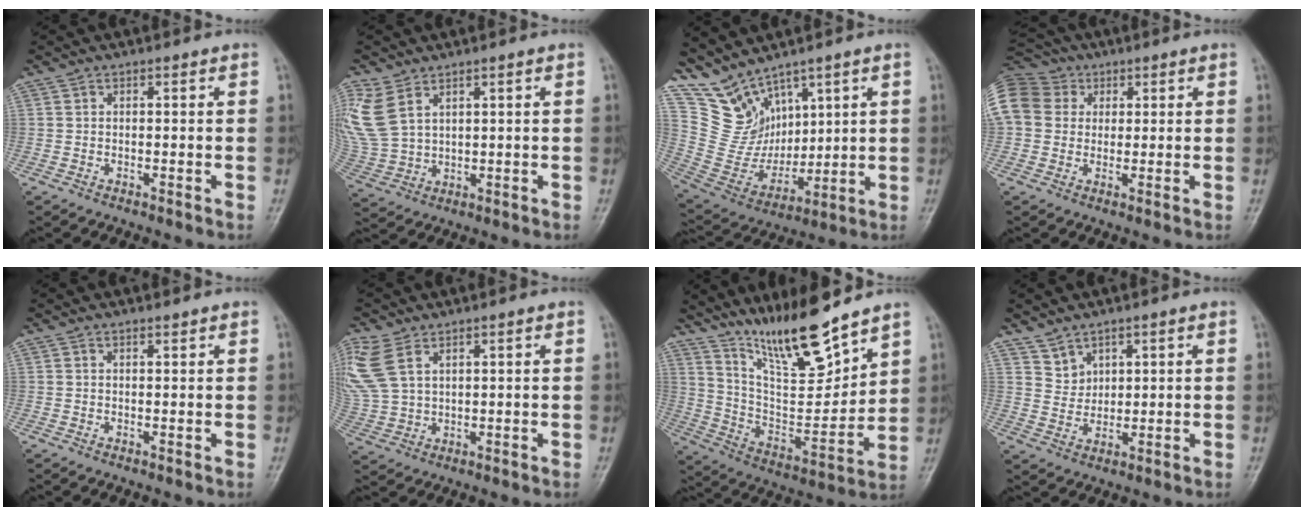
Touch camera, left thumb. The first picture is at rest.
{"total": 9.9, "force": [4.7, 6.1, 6.2], "torque": [-0.145, -0.008, 0.113]}
{"total": 11.9, "force": [9.3, 6.6, 3.5], "torque": [-0.048, -0.046, 0.215]}
{"total": 17.9, "force": [5.3, 14.7, 8.7], "torque": [-0.232, 0.058, 0.099]}
{"total": 0.6, "force": [0.6, 0.1, 0.2], "torque": [-0.004, -0.006, 0.011]}
{"total": 10.4, "force": [4.9, 6.4, 6.6], "torque": [-0.166, -0.002, 0.111]}
{"total": 16.4, "force": [13.2, 3.1, 9.2], "torque": [-0.126, -0.086, 0.250]}
{"total": 3.6, "force": [2.8, 2.3, 0.1], "torque": [0.025, -0.024, 0.055]}